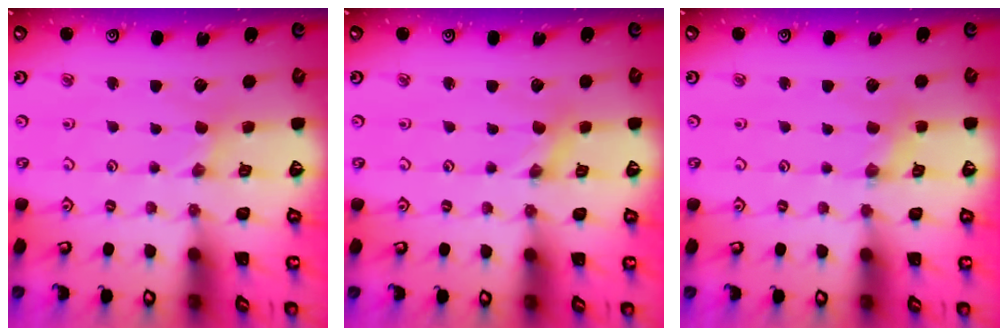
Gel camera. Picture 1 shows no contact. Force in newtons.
{"total": 0.0}
{"total": 1.9, "press": 1.8, "slide": 0.4}